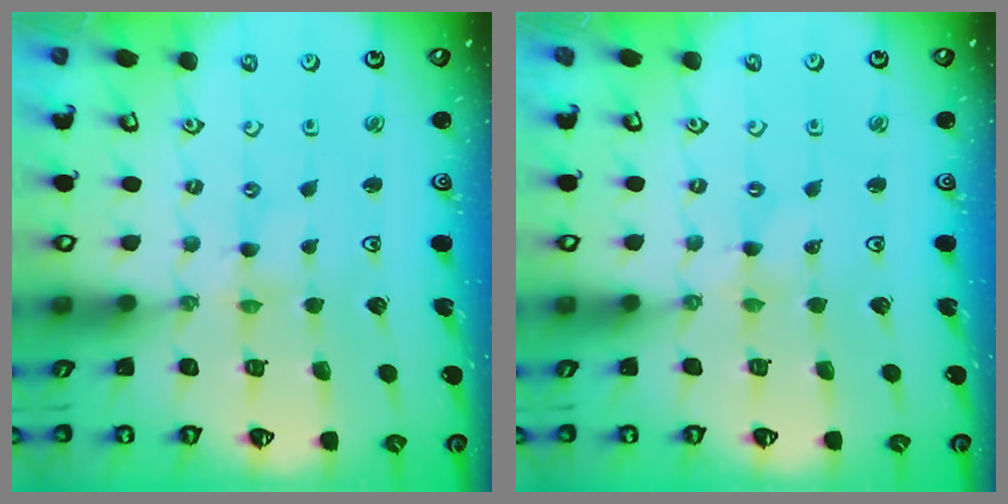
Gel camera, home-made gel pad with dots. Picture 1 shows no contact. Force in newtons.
{"total": 0.0}